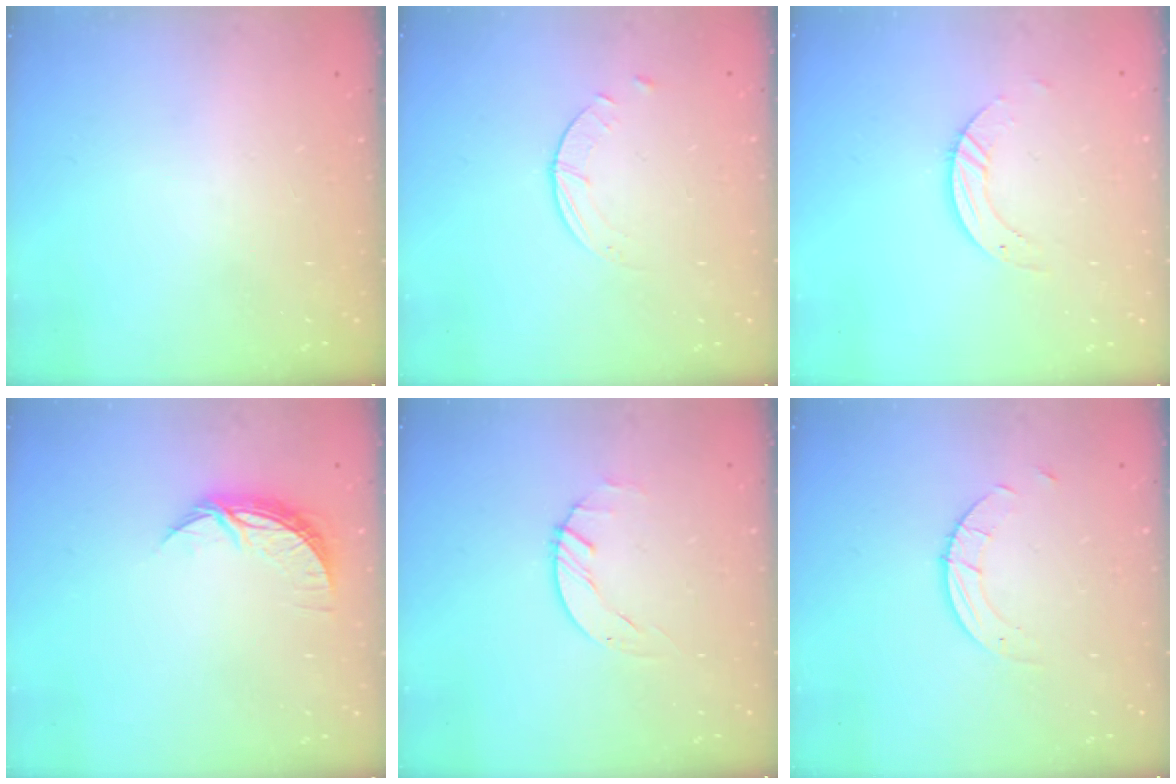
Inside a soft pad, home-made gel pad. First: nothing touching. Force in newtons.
{"total": 0.9, "press": 0.9, "slide": 0.1}
{"total": 3.9, "press": 3.9, "slide": 0.1}
{"total": 7.2, "press": 7.2, "slide": 0.4}
{"total": 0.6, "press": 0.6, "slide": 0.1}
{"total": 3.1, "press": 3.1, "slide": 0.2}